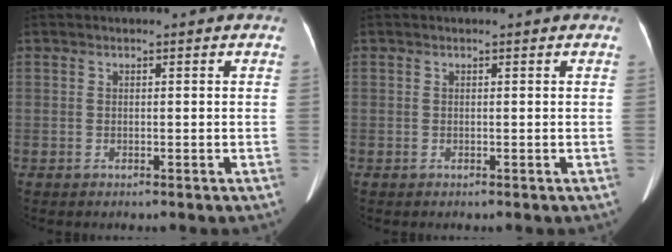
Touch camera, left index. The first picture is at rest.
{"total": 0.0}